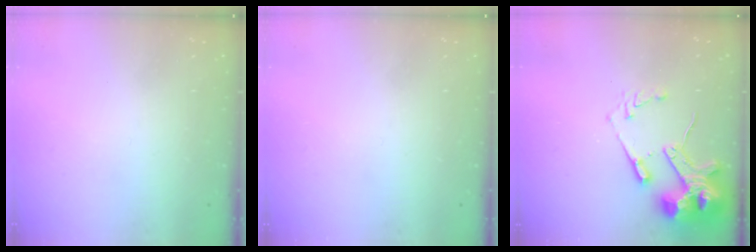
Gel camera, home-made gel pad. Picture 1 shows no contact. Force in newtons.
{"total": 0.0}
{"total": 14.8, "press": 14.7, "slide": 2.2}